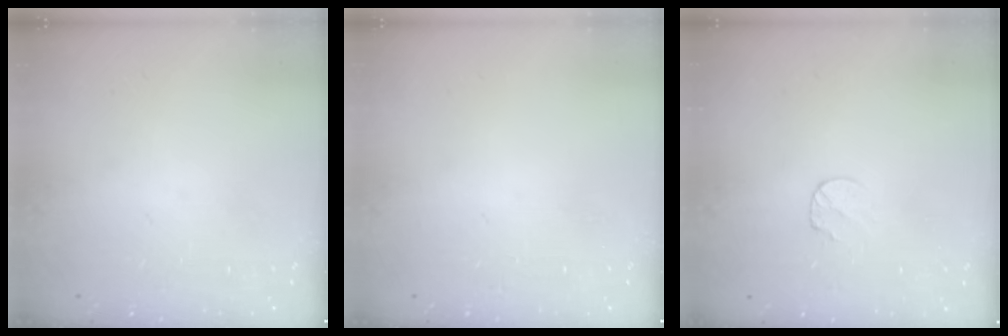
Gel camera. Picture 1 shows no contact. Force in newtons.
{"total": 0.0}
{"total": 5.5, "press": 5.5, "slide": 0.6}